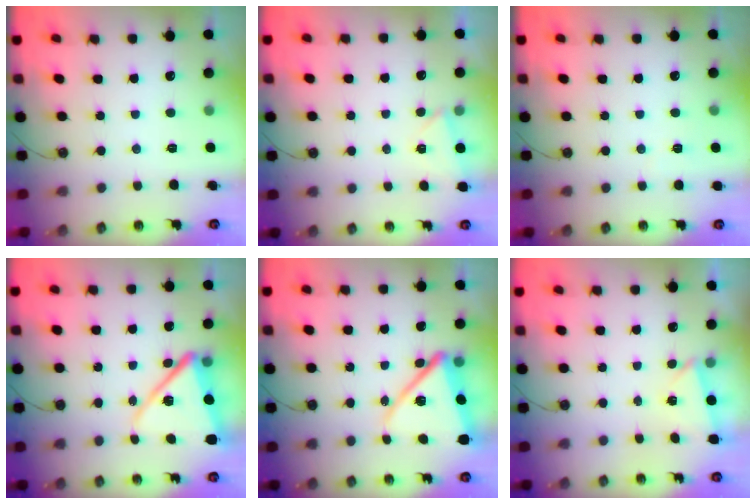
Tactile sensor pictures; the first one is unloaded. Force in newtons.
{"total": 2.8, "press": 1.9, "slide": 2.1}
{"total": 2.1, "press": 2.1, "slide": 0.5}
{"total": 14.4, "press": 14.4, "slide": 1.1}
{"total": 15.5, "press": 15.4, "slide": 1.5}
{"total": 2.5, "press": 0.6, "slide": 2.4}